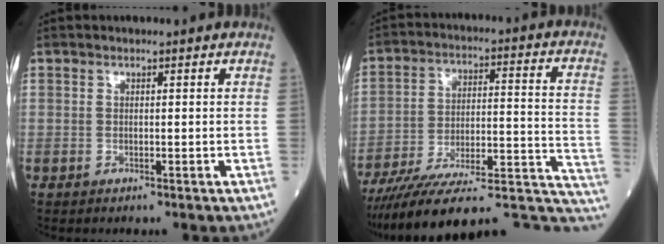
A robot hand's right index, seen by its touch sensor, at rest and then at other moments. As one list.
[{"total": 27.5, "force": [-23.9, 3.8, 13.0], "torque": [-0.124, 0.013, -0.337]}]